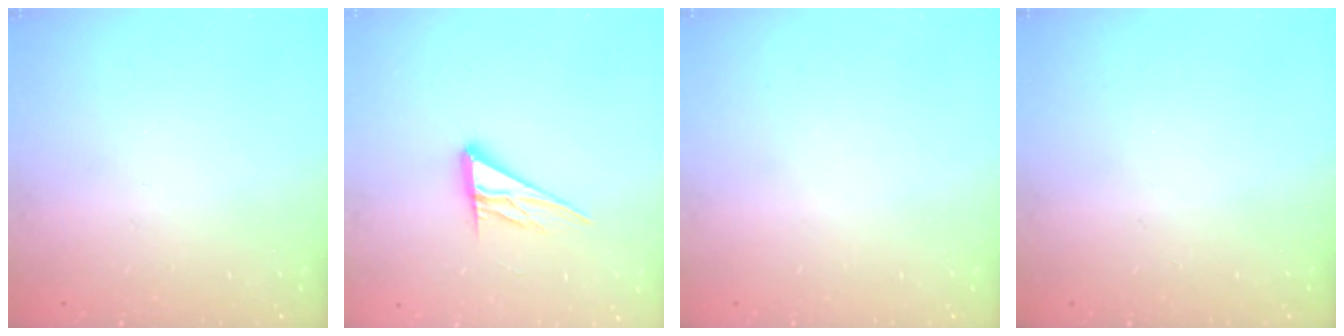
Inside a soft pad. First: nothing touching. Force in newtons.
{"total": 11.6, "press": 11.5, "slide": 1.0}
{"total": 0.0}
{"total": 0.0}